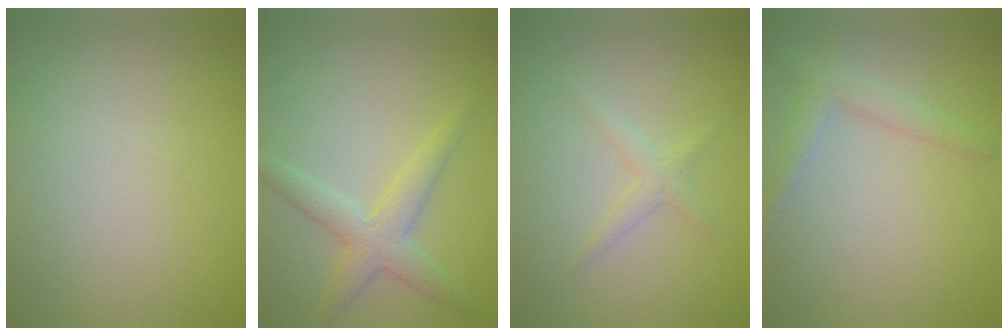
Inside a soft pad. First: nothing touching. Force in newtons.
{"total": 3.0, "press": 3.0, "slide": 0.1}
{"total": 1.3, "press": 1.3, "slide": 0.0}
{"total": 2.3, "press": 2.3, "slide": 0.1}